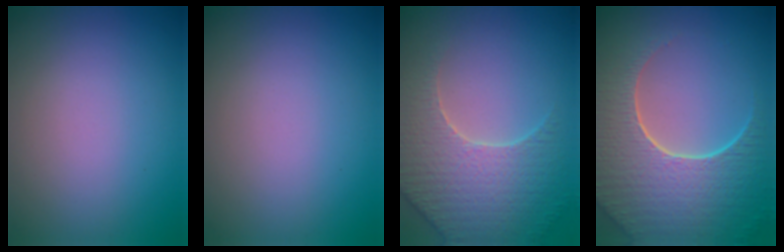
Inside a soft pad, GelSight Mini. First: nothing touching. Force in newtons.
{"total": 0.0}
{"total": 5.4, "press": 5.1, "slide": 1.7}
{"total": 9.4, "press": 6.7, "slide": 6.6}